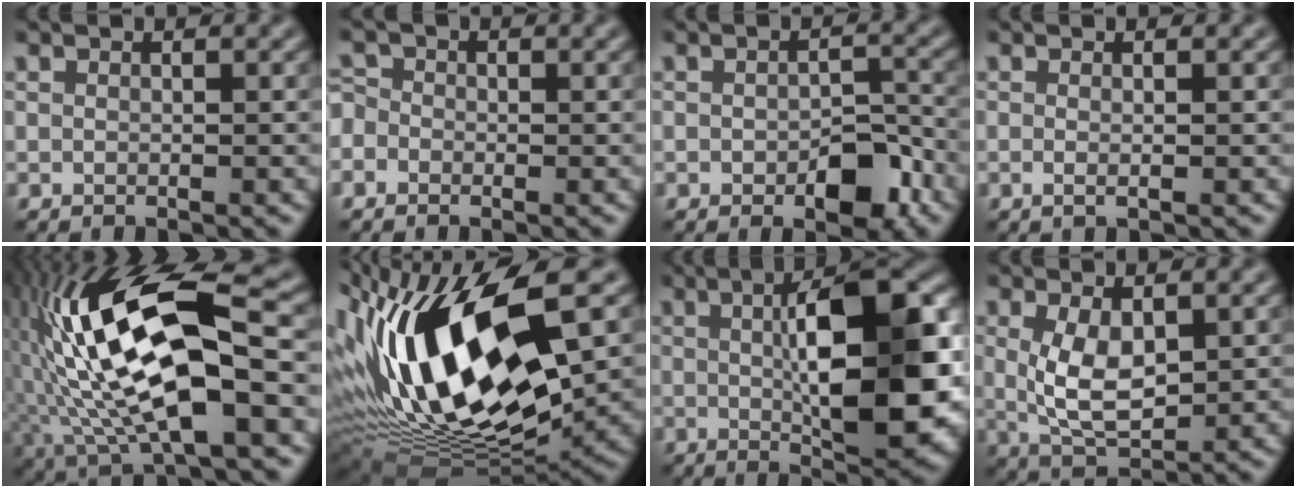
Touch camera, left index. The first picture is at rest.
{"total": 1.5, "force": [-0.5, 1.3, 0.5], "torque": [-0.004, 0.008, -0.020]}
{"total": 4.4, "force": [-1.6, 2.0, 3.6], "torque": [-0.051, -0.003, -0.020]}
{"total": 1.0, "force": [0.0, 0.1, 1.0], "torque": [-0.016, -0.003, -0.001]}
{"total": 16.5, "force": [0.6, 5.9, 15.4], "torque": [-0.293, 0.021, 0.002]}
{"total": 17.0, "force": [2.3, 7.1, 15.3], "torque": [-0.290, 0.016, 0.033]}
{"total": 12.2, "force": [1.0, 3.8, 11.5], "torque": [-0.159, 0.006, 0.019]}
{"total": 4.5, "force": [0.8, 2.1, 4.0], "torque": [-0.087, -0.005, 0.022]}